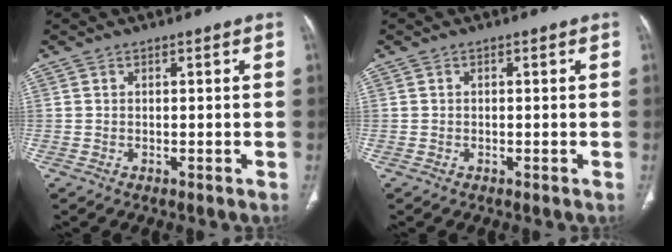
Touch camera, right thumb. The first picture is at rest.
{"total": 0.0}